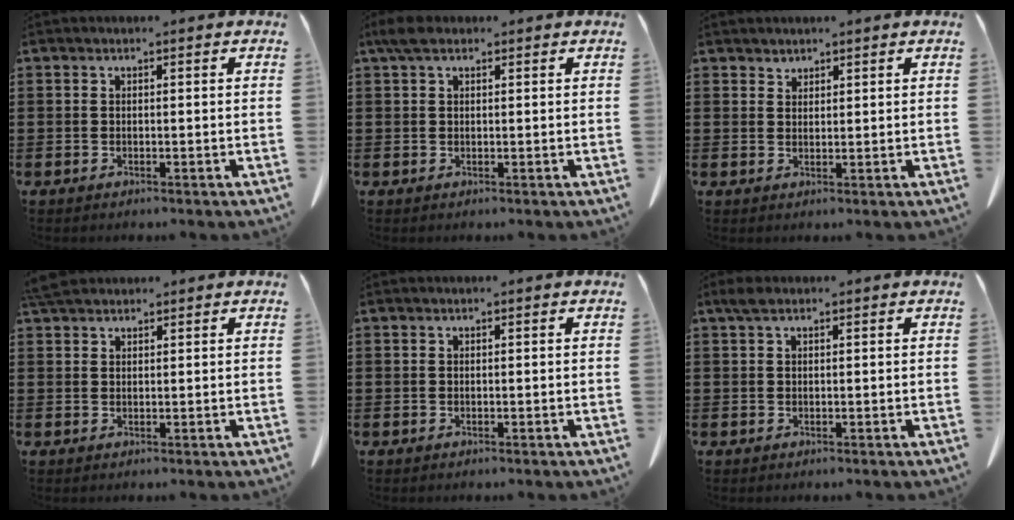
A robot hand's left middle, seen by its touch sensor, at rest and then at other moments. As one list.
[{"total": 2.5, "force": [1.4, 1.2, 1.6], "torque": [-0.038, 0.007, 0.026]}, {"total": 1.5, "force": [1.5, 0.4, -0.1], "torque": [-0.001, -0.001, 0.030]}, {"total": 3.1, "force": [2.7, 0.8, 1.2], "torque": [-0.031, 0.000, 0.054]}, {"total": 0.0}, {"total": 1.4, "force": [0.8, 0.7, 0.9], "torque": [-0.023, 0.004, 0.015]}]